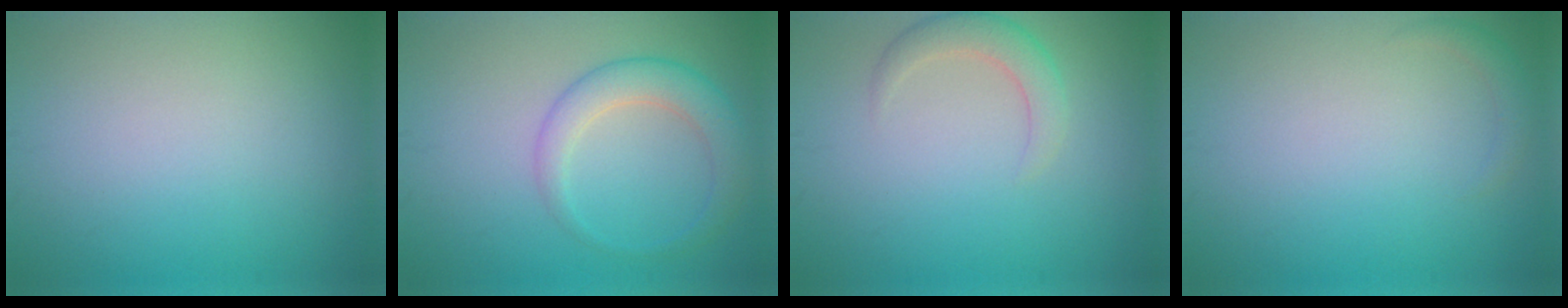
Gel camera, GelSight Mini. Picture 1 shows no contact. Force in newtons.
{"total": 3.7, "press": 3.7, "slide": 0.2}
{"total": 2.6, "press": 2.6, "slide": 0.1}
{"total": 1.1, "press": 1.1, "slide": 0.1}